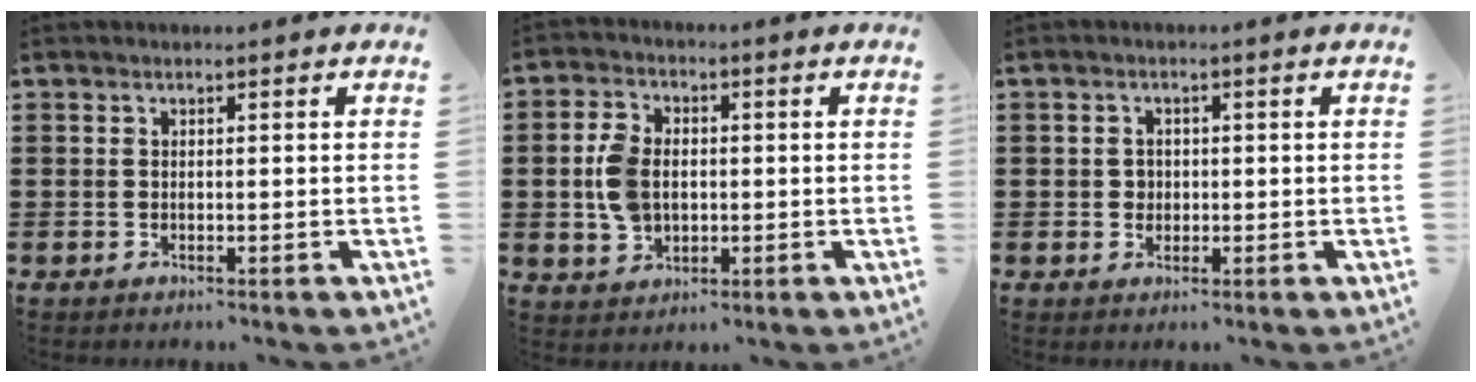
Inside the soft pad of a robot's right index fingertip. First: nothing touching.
{"total": 6.4, "force": [-0.2, 4.5, 4.6], "torque": [-0.121, 0.004, -0.011]}
{"total": 1.9, "force": [-0.1, 1.8, 0.6], "torque": [-0.017, 0.009, -0.004]}